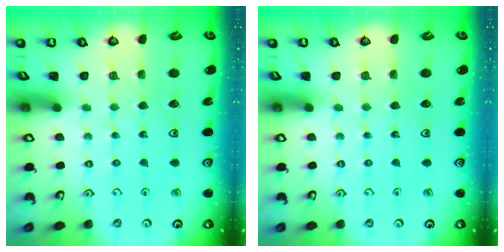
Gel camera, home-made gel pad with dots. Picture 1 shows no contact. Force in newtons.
{"total": 0.0}